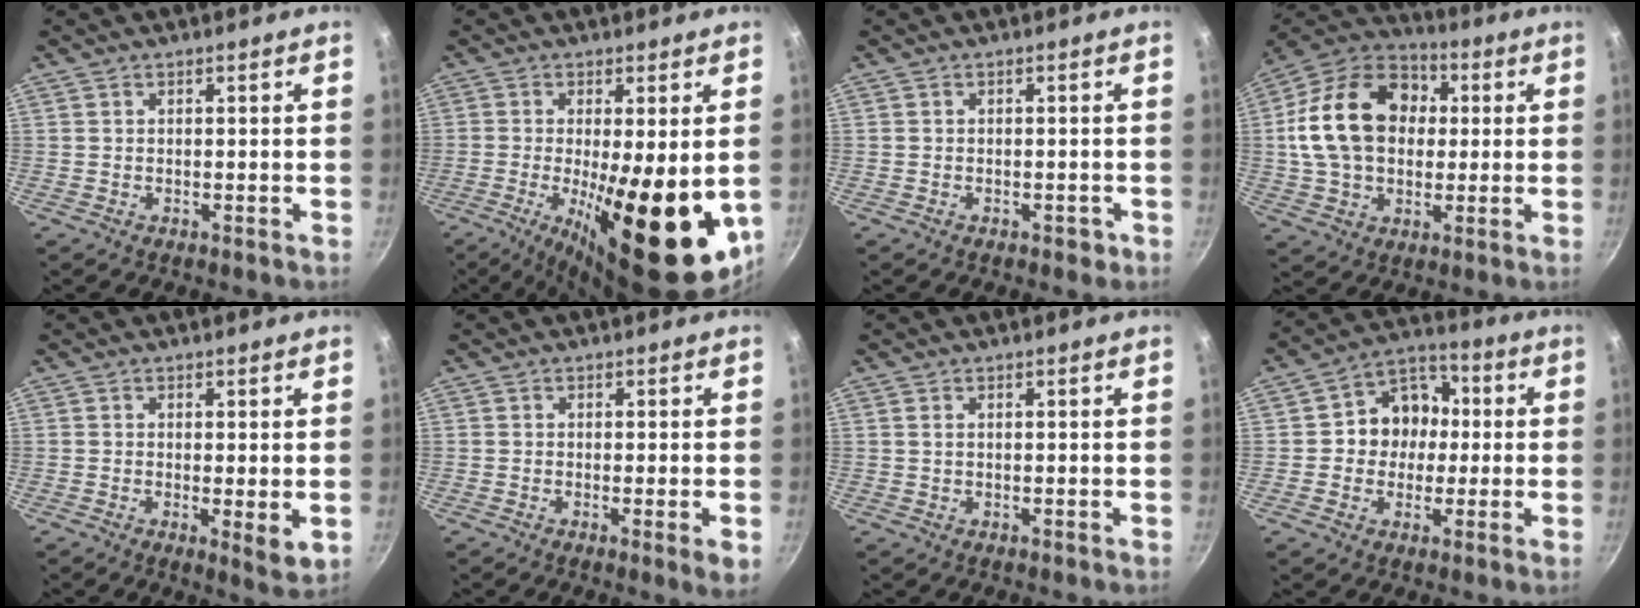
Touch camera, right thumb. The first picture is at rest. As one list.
[{"total": 21.7, "force": [-3.7, 7.5, 20.0], "torque": [-0.280, -0.028, -0.039]}, {"total": 1.2, "force": [-0.6, 0.7, 0.8], "torque": [-0.010, 0.002, -0.009]}, {"total": 20.7, "force": [2.6, 15.1, 13.9], "torque": [-0.220, 0.030, 0.035]}, {"total": 4.2, "force": [-0.2, 1.2, 4.0], "torque": [-0.062, -0.017, -0.002]}, {"total": 3.2, "force": [-0.7, 0.3, 3.1], "torque": [-0.050, -0.012, -0.012]}, {"total": 0.7, "force": [0.3, 0.4, 0.5], "torque": [-0.011, 0.001, 0.004]}, {"total": 11.0, "force": [0.2, 9.6, 5.3], "torque": [-0.033, 0.025, -0.017]}]